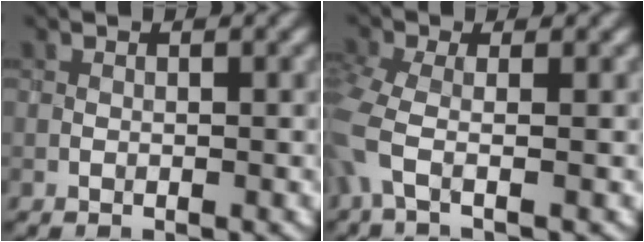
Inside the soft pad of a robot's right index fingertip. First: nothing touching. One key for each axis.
{"total": 3.9, "fx": -1.2, "fy": 1.5, "fz": 3.4, "tx": -0.092, "ty": -0.011, "tz": -0.036}